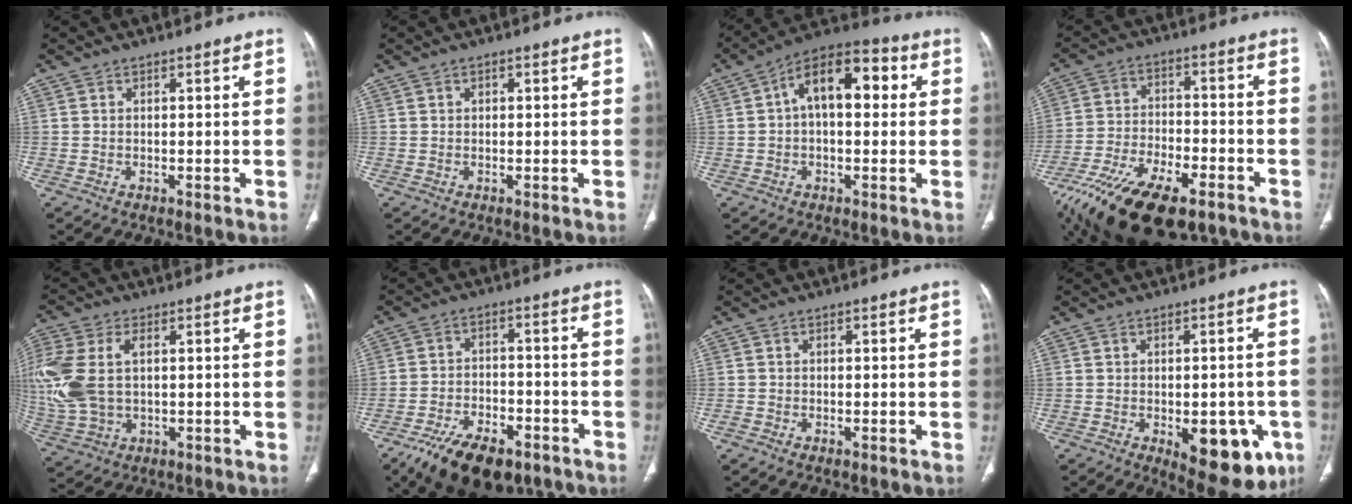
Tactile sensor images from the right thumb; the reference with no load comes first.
{"total": 0.6, "force": [0.3, 0.4, 0.4], "torque": [0.000, 0.001, 0.003]}
{"total": 13.2, "force": [2.4, 7.2, 10.8], "torque": [-0.149, 0.037, 0.027]}
{"total": 21.3, "force": [-13.9, 8.9, 13.4], "torque": [-0.274, 0.021, -0.242]}
{"total": 15.3, "force": [1.8, 9.5, 11.9], "torque": [-0.306, 0.008, 0.043]}
{"total": 14.6, "force": [-9.6, 7.0, 8.5], "torque": [-0.127, 0.042, -0.156]}
{"total": 1.0, "force": [-0.7, 0.5, 0.6], "torque": [-0.013, 0.000, -0.014]}
{"total": 13.8, "force": [-5.1, 6.7, 11.0], "torque": [-0.110, 0.006, -0.051]}